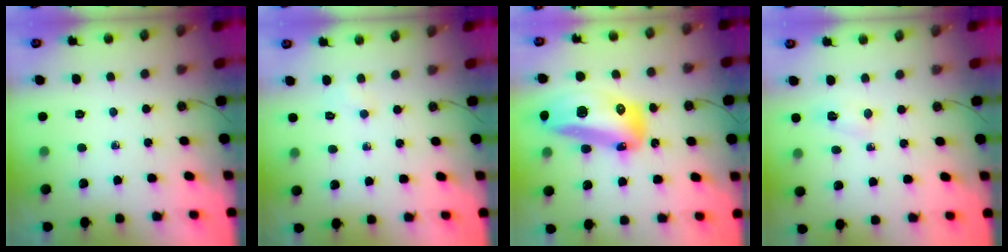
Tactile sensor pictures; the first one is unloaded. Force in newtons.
{"total": 14.4, "press": 3.2, "slide": 14.0}
{"total": 22.0, "press": 21.8, "slide": 3.4}
{"total": 2.1, "press": 2.0, "slide": 0.4}